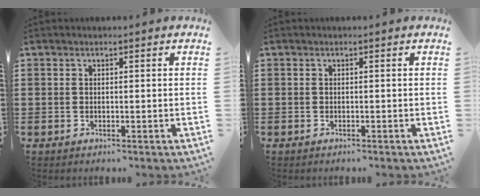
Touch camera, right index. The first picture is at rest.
{"total": 0.0}